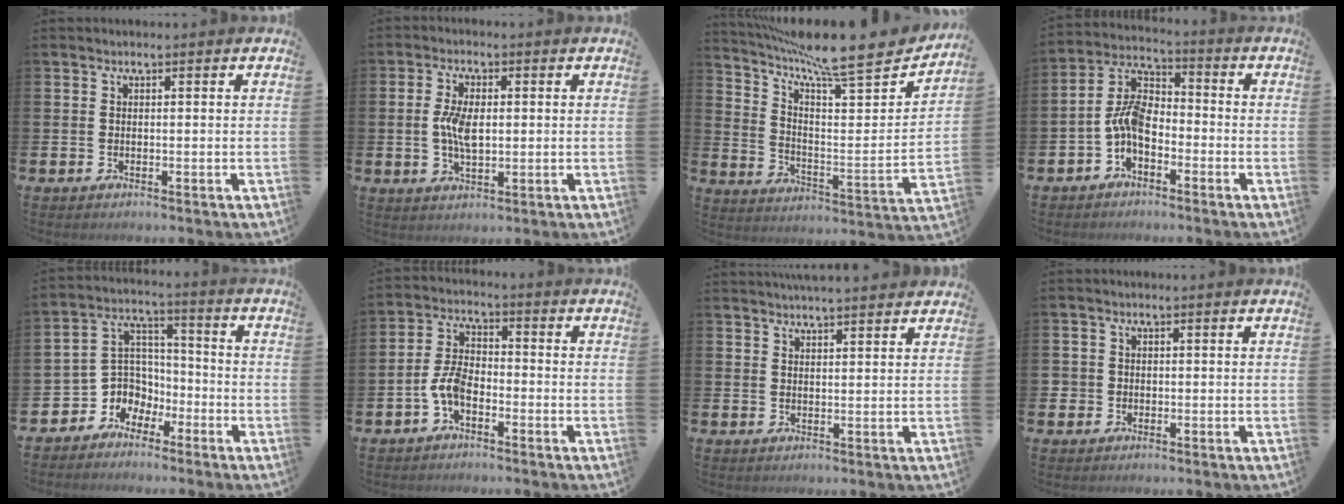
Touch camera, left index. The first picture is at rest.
{"total": 5.1, "force": [0.4, 2.5, 4.4], "torque": [-0.070, -0.005, -0.001]}
{"total": 10.8, "force": [9.5, 1.6, 4.9], "torque": [-0.110, -0.081, 0.149]}
{"total": 6.3, "force": [-1.7, 3.9, 4.6], "torque": [-0.101, -0.001, -0.041]}
{"total": 5.3, "force": [-2.2, 4.8, -0.1], "torque": [-0.034, -0.016, -0.051]}
{"total": 4.9, "force": [-2.3, 2.5, 3.5], "torque": [-0.075, 0.008, -0.048]}
{"total": 3.2, "force": [3.2, -0.2, 0.2], "torque": [-0.010, -0.012, 0.059]}
{"total": 1.5, "force": [-0.2, 1.5, 0.2], "torque": [0.007, -0.001, -0.011]}